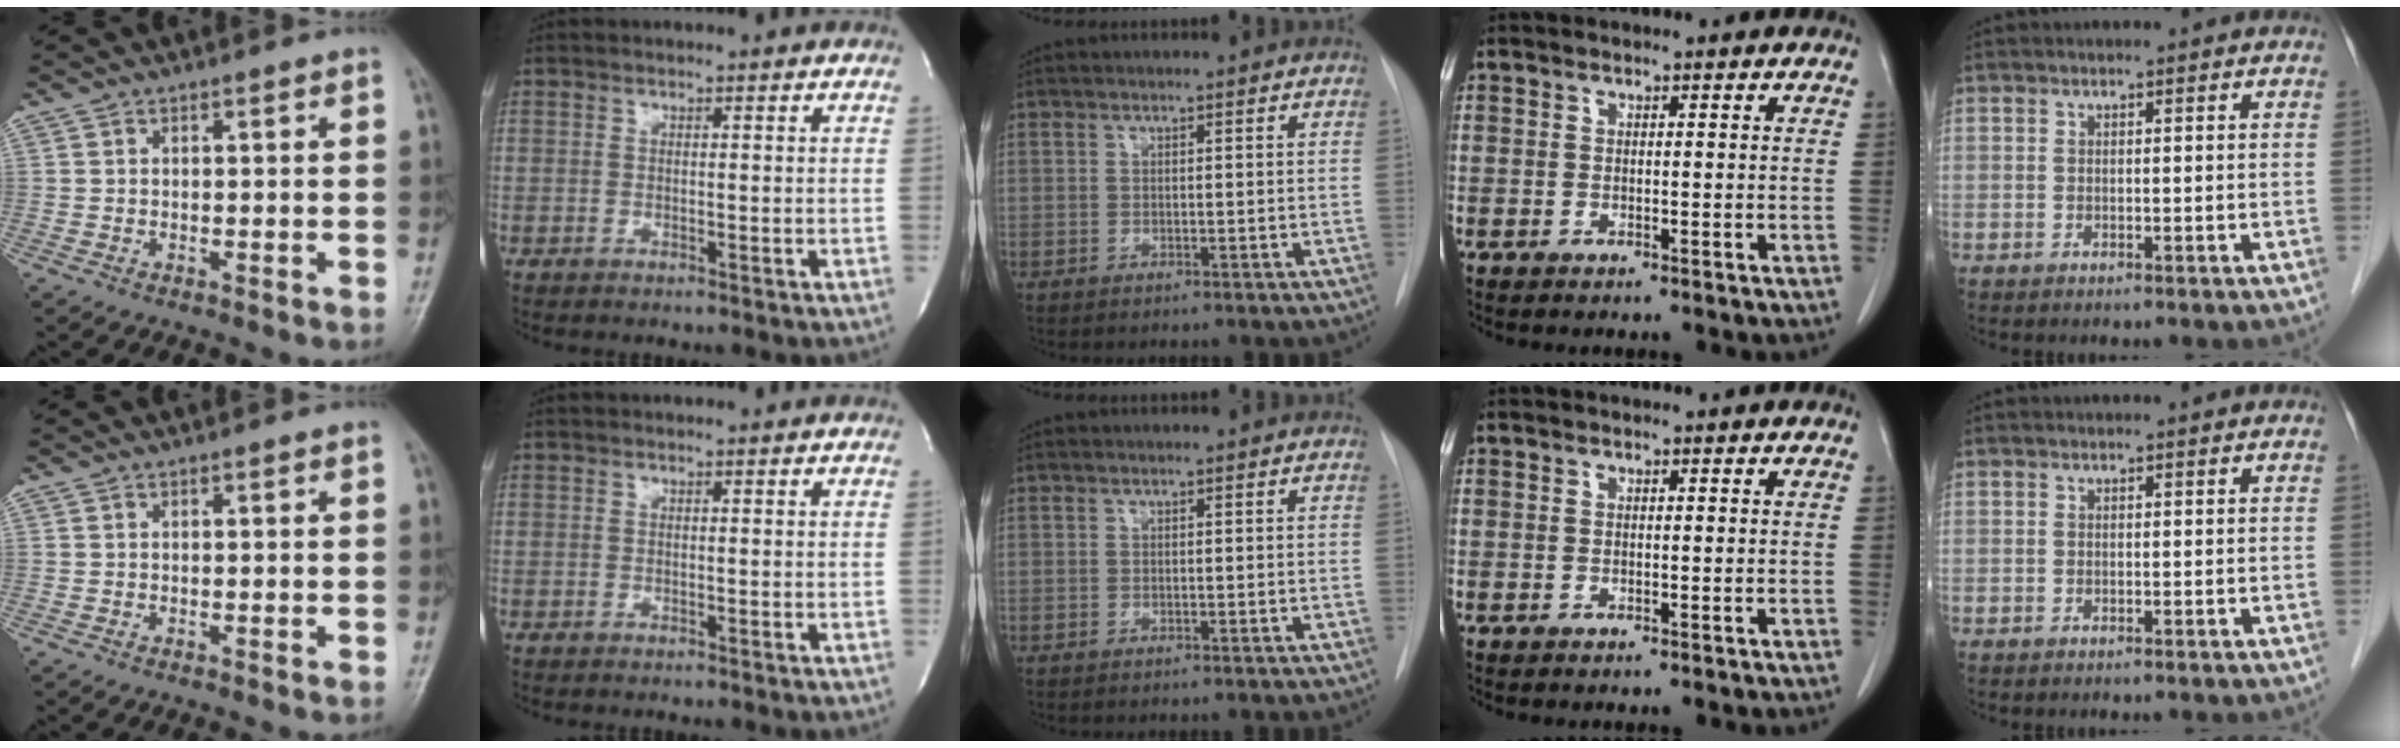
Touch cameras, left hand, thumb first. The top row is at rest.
{}